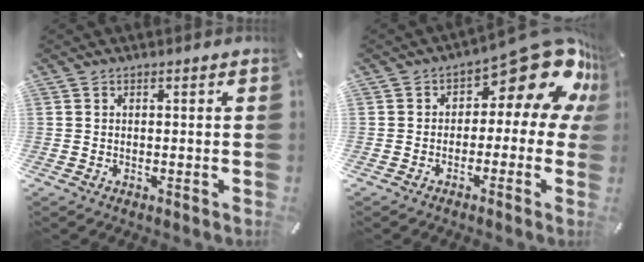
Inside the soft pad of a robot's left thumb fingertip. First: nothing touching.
{"total": 16.8, "force": [7.8, 8.1, 12.5], "torque": [-0.146, -0.059, 0.128]}